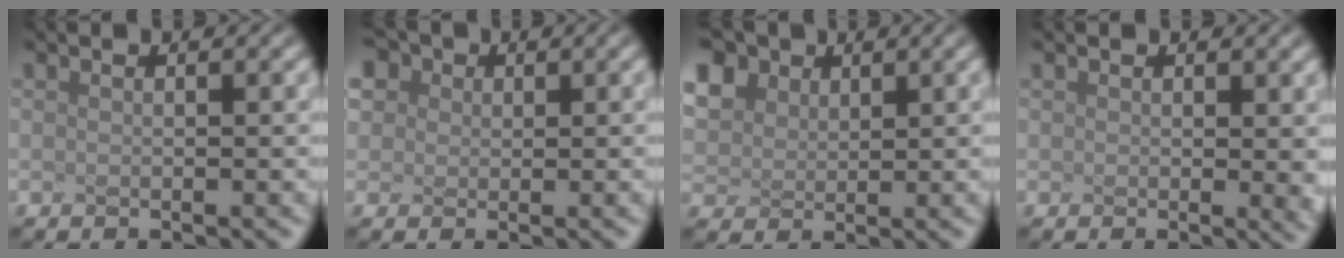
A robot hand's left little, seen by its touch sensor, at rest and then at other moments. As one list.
[{"total": 3.0, "force": [1.8, 2.3, 0.8], "torque": [-0.065, 0.008, 0.060]}, {"total": 5.3, "force": [3.3, 3.6, 1.9], "torque": [-0.120, 0.019, 0.094]}, {"total": 1.5, "force": [0.5, 0.1, 1.4], "torque": [-0.028, 0.000, 0.030]}]